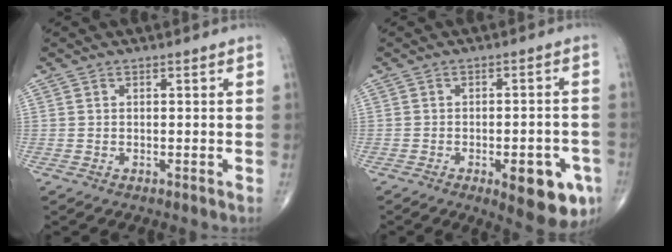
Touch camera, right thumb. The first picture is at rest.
{"total": 11.3, "force": [-4.7, 4.0, 9.5], "torque": [-0.099, 0.011, -0.052]}